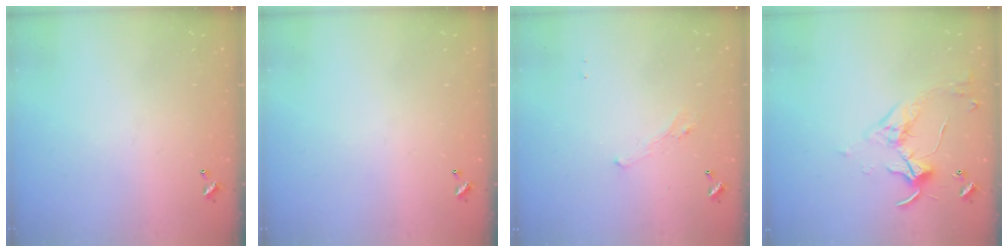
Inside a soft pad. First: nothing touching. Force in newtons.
{"total": 0.0}
{"total": 0.8, "press": 0.4, "slide": 0.7}
{"total": 3.4, "press": 3.4, "slide": 0.6}